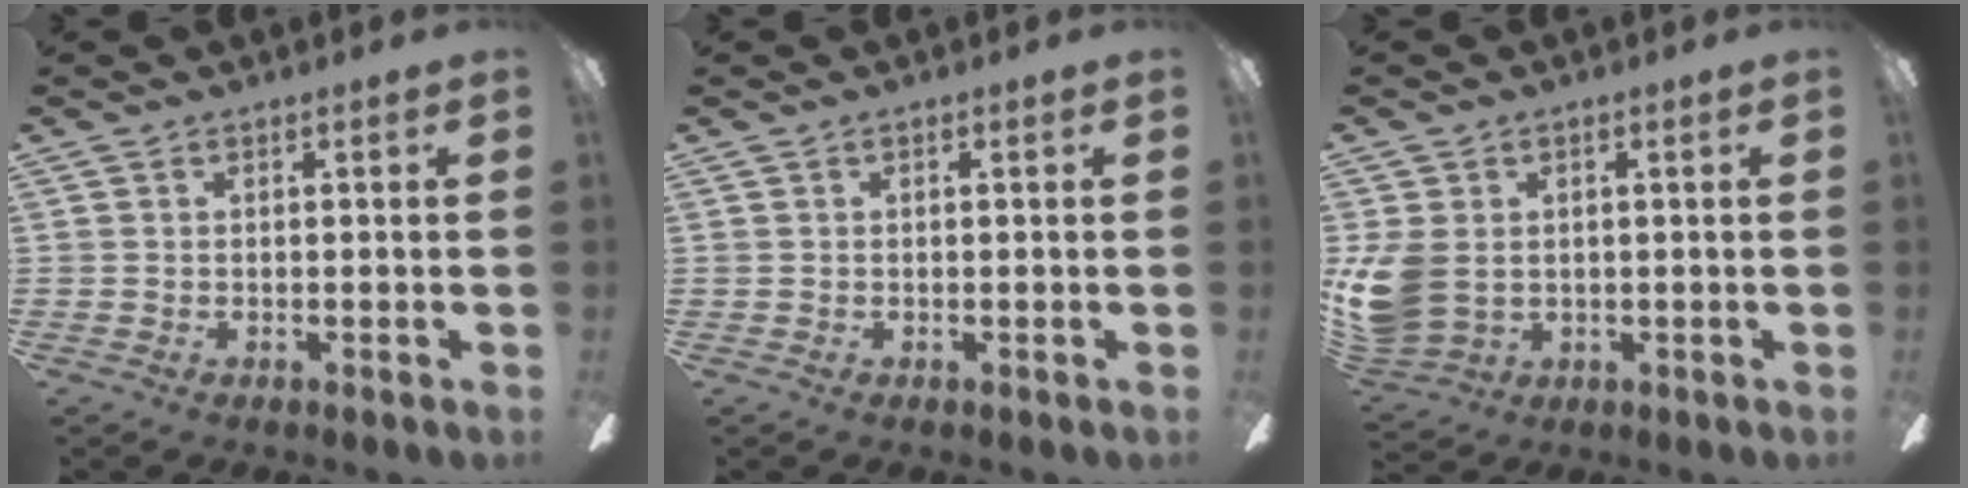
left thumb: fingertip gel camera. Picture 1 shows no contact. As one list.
[{"total": 0.0}, {"total": 9.9, "force": [0.3, 7.5, 6.5], "torque": [-0.159, 0.008, 0.010]}]